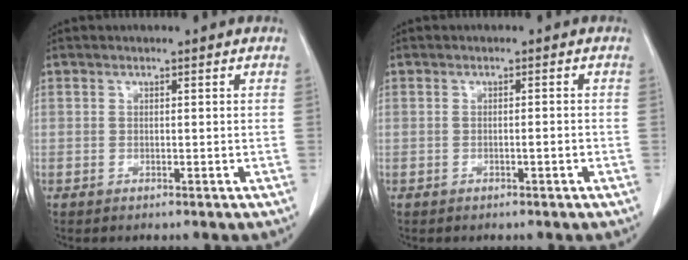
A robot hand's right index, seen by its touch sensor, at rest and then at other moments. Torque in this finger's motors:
{"motor_torque": [0.37, -0.14, 0.03, 0.02]}